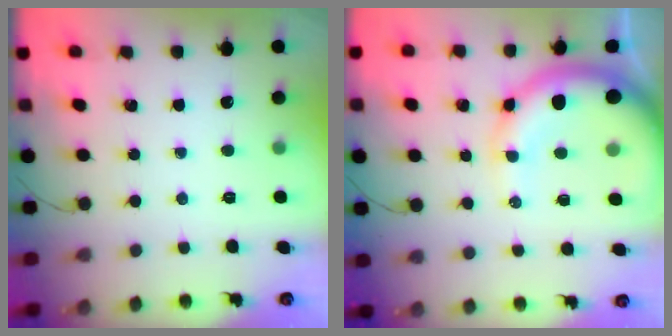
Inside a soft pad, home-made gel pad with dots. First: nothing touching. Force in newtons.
{"total": 14.6, "press": 14.3, "slide": 2.8}